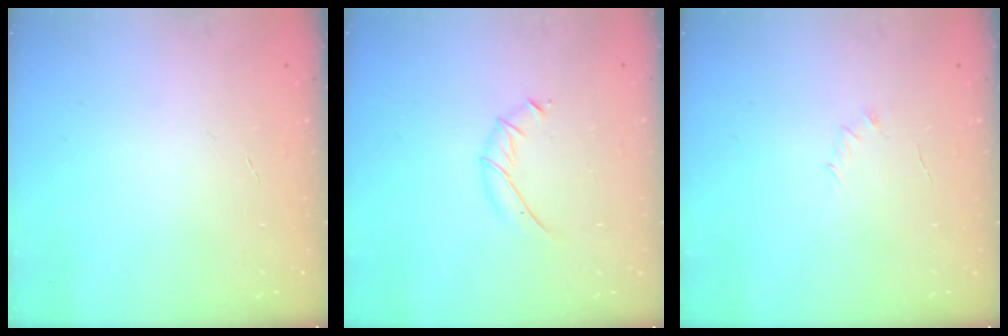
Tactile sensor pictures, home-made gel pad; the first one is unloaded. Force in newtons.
{"total": 5.9, "press": 5.9, "slide": 0.6}
{"total": 2.5, "press": 2.4, "slide": 0.7}